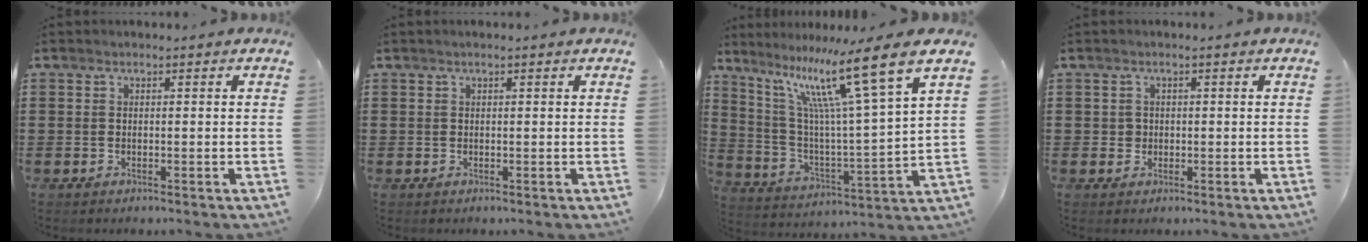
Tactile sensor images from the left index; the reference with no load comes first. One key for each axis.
{"total": 0.6, "fx": 0.3, "fy": 0.0, "fz": 0.5, "tx": -0.010, "ty": 0.000, "tz": 0.006}
{"total": 14.4, "fx": 9.3, "fy": 0.5, "fz": 10.9, "tx": -0.224, "ty": -0.054, "tz": 0.140}
{"total": 1.2, "fx": 0.1, "fy": 1.2, "fz": 0.3, "tx": -0.010, "ty": 0.007, "tz": 0.001}